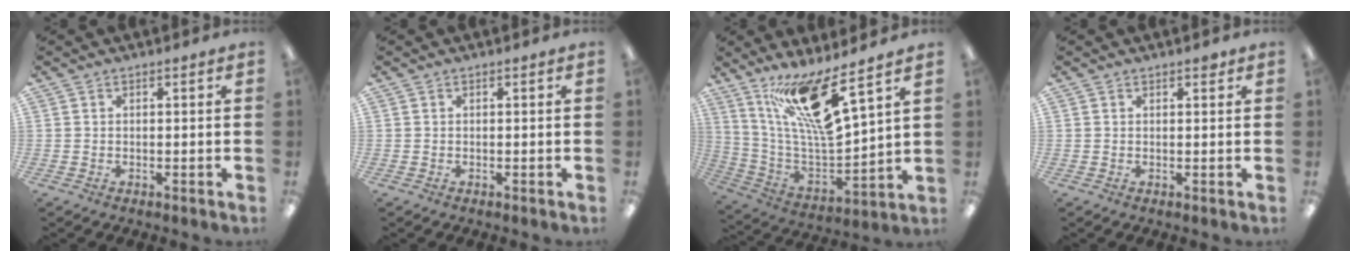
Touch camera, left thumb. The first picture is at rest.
{"total": 0.0}
{"total": 17.1, "force": [11.8, 3.0, 12.0], "torque": [-0.228, -0.069, 0.196]}
{"total": 1.1, "force": [0.9, 0.4, 0.5], "torque": [0.006, -0.006, 0.012]}